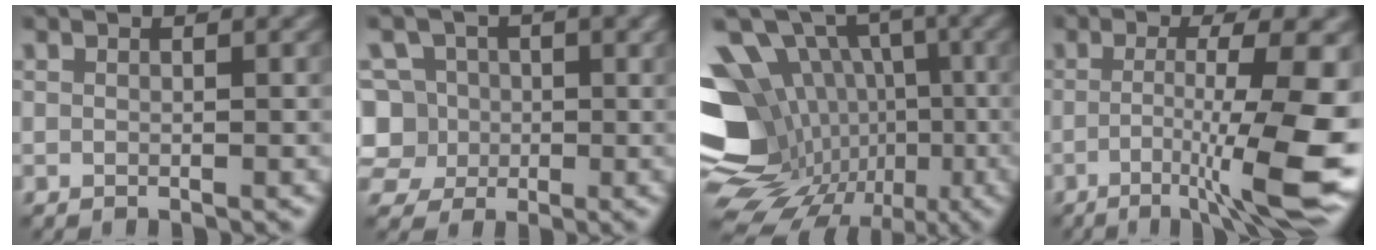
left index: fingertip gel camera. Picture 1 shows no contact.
{"total": 7.0, "force": [0.1, 6.5, 2.6], "torque": [-0.050, 0.041, -0.025]}
{"total": 14.9, "force": [-3.9, 12.1, 7.7], "torque": [-0.157, 0.019, -0.063]}
{"total": 11.1, "force": [-3.3, 2.1, 10.5], "torque": [-0.159, -0.006, -0.045]}